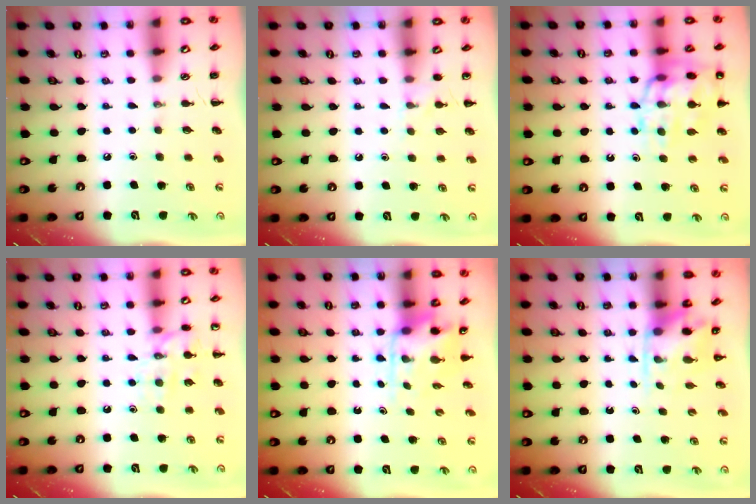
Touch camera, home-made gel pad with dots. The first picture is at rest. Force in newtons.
{"total": 5.0, "press": 4.7, "slide": 1.9}
{"total": 19.3, "press": 19.1, "slide": 2.7}
{"total": 12.0, "press": 11.9, "slide": 0.8}
{"total": 4.6, "press": 4.5, "slide": 0.7}
{"total": 4.8, "press": 4.7, "slide": 0.4}